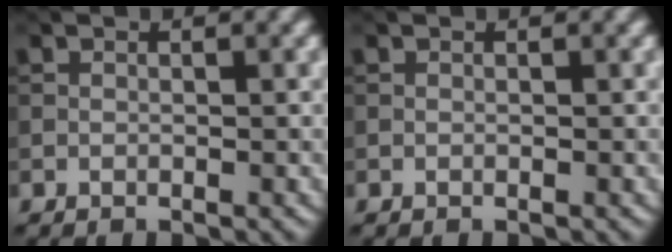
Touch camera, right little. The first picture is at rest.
{"total": 0.0}